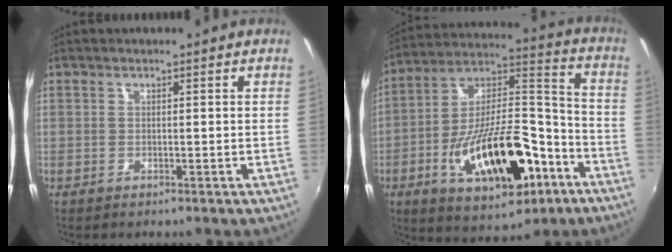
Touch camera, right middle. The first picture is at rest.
{"total": 23.1, "force": [-9.9, 9.8, 18.5], "torque": [-0.319, 0.008, -0.146]}